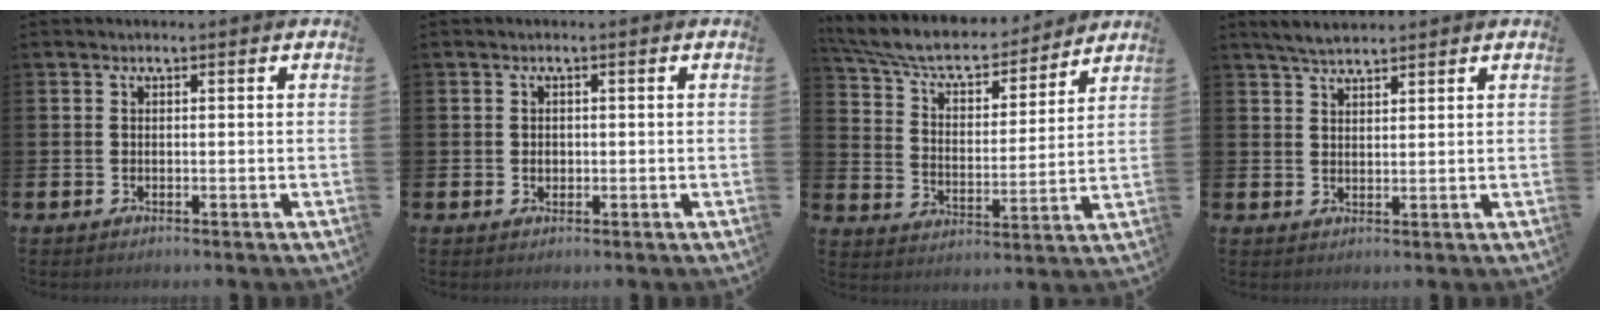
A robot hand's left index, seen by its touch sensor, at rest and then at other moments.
{"total": 1.0, "force": [0.0, 0.9, 0.5], "torque": [0.003, 0.002, -0.004]}
{"total": 8.0, "force": [7.2, 2.2, 2.7], "torque": [-0.094, -0.050, 0.124]}
{"total": 3.5, "force": [3.3, 0.6, 1.1], "torque": [-0.029, -0.007, 0.060]}